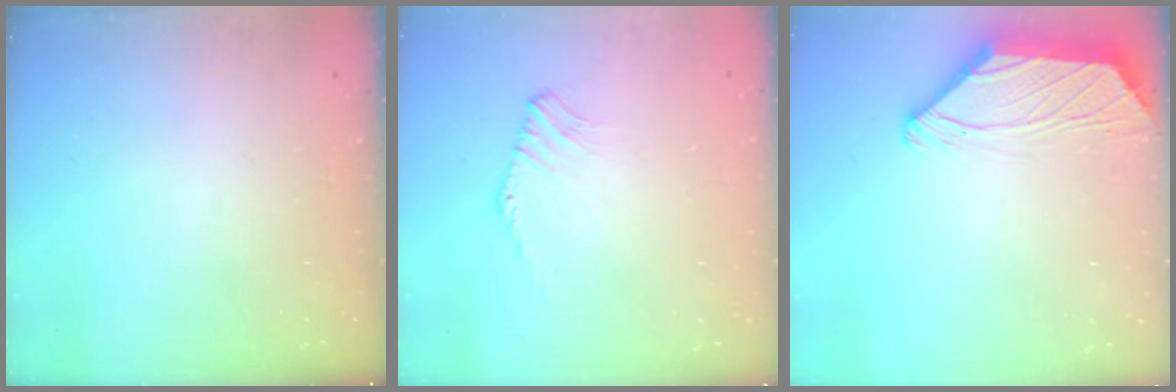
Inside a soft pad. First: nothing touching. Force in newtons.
{"total": 1.8, "press": 1.7, "slide": 0.5}
{"total": 1.6, "press": 1.5, "slide": 0.6}